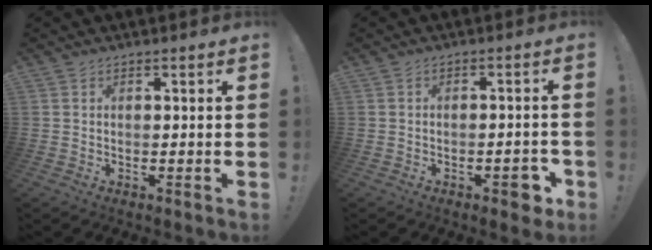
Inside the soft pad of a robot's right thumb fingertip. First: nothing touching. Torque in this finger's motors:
{"motor_torque": [0.27, -0.11, 0.78, -0.70, 0.00]}